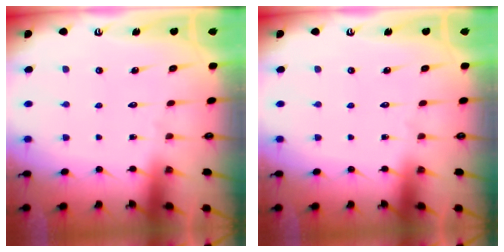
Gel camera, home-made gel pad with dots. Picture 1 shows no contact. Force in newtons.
{"total": 0.0}